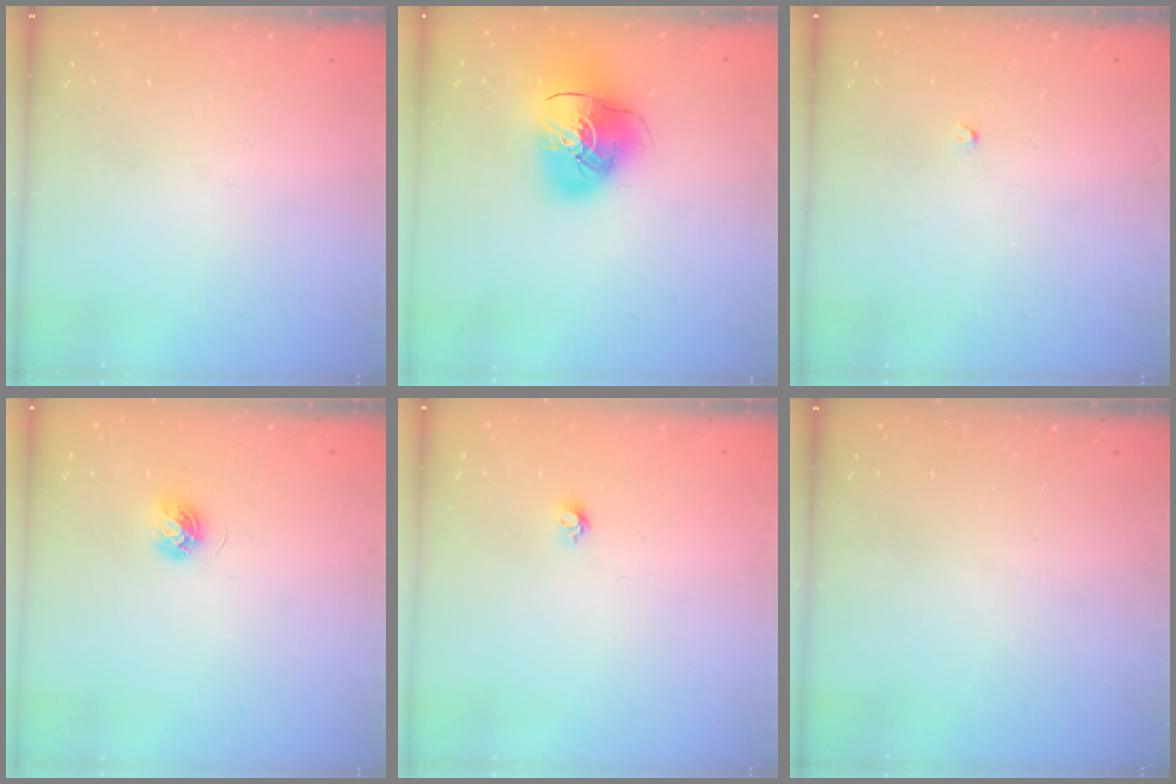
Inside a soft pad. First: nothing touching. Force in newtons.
{"total": 12.3, "press": 12.2, "slide": 1.9}
{"total": 2.0, "press": 2.0, "slide": 0.3}
{"total": 4.6, "press": 4.6, "slide": 0.5}
{"total": 3.9, "press": 3.9, "slide": 0.3}
{"total": 0.0}